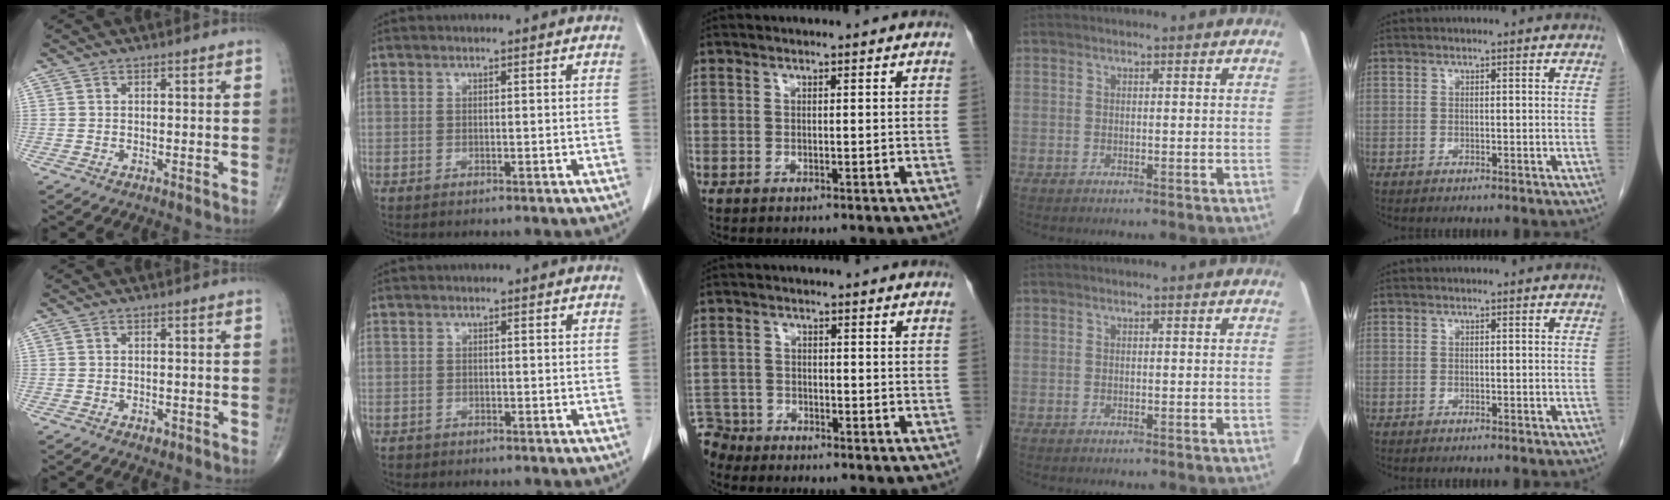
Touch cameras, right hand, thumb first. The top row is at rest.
{"thumb": {"total": 1.3, "force": [-0.7, 0.8, 0.8], "torque": [-0.008, 0.000, -0.009]}, "index": {"total": 0.8, "force": [-0.6, 0.6, -0.1], "torque": [-0.004, 0.003, -0.013]}, "middle": {"total": 5.2, "force": [-4.9, 1.9, -0.5], "torque": [0.016, -0.007, -0.092]}}